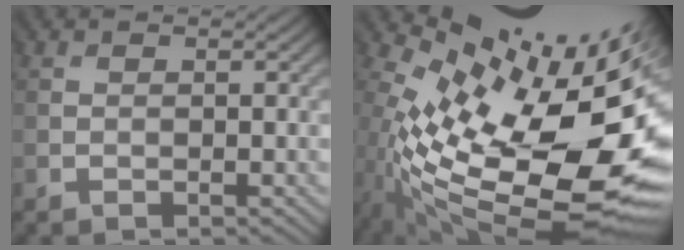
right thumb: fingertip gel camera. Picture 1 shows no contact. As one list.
[{"total": 16.4, "force": [-0.6, 7.1, 14.8], "torque": [-0.268, -0.042, 0.003]}]